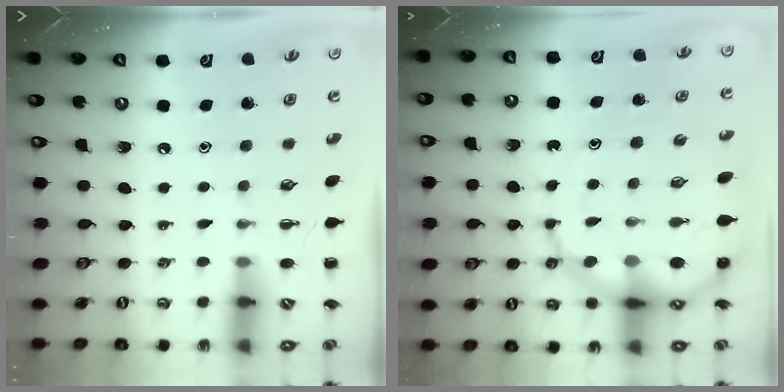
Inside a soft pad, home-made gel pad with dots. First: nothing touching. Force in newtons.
{"total": 14.4, "press": 13.9, "slide": 3.7}